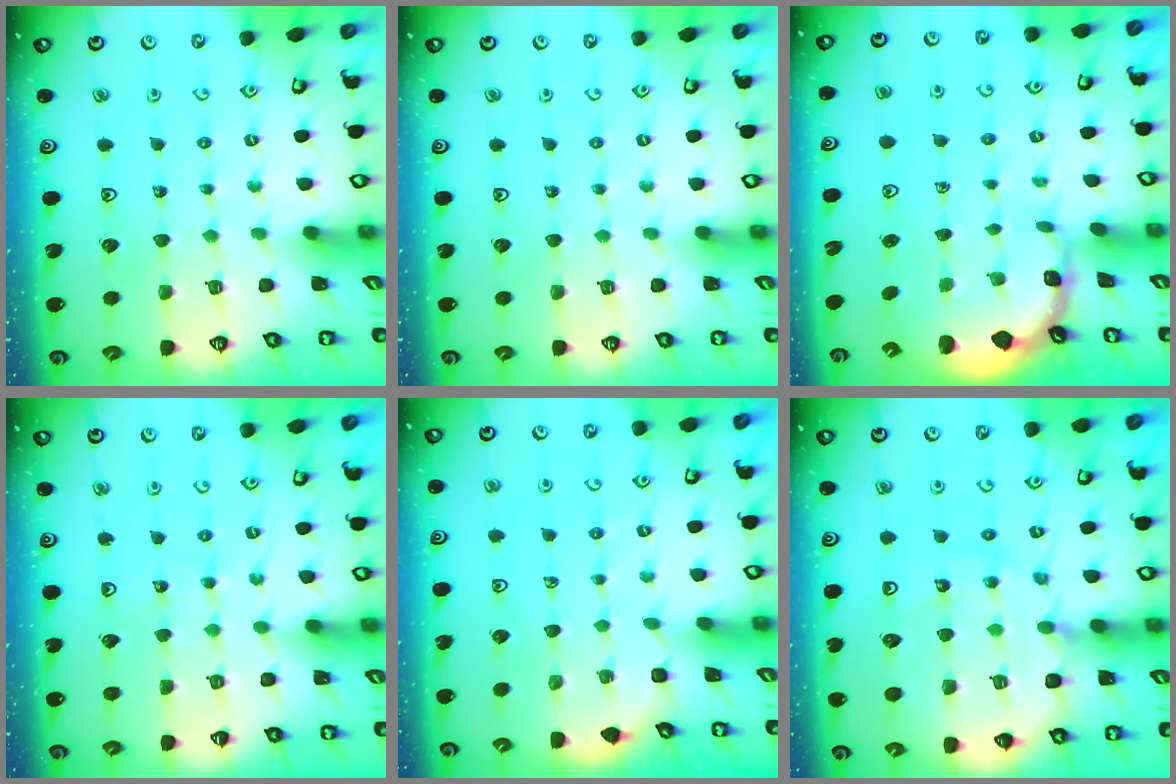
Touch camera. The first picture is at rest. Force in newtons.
{"total": 0.0}
{"total": 1.2, "press": 1.1, "slide": 0.4}
{"total": 5.4, "press": 5.3, "slide": 0.5}
{"total": 2.3, "press": 2.3, "slide": 0.2}
{"total": 15.4, "press": 14.9, "slide": 3.7}